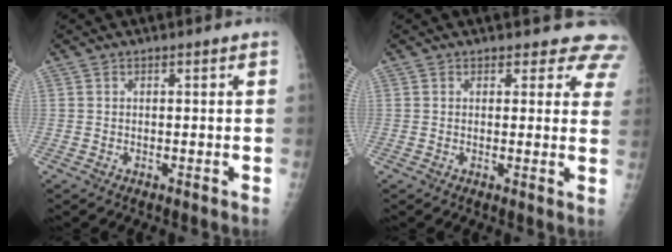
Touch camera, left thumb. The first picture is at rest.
{"total": 6.8, "force": [6.0, 3.2, 0.6], "torque": [0.047, -0.023, 0.036]}